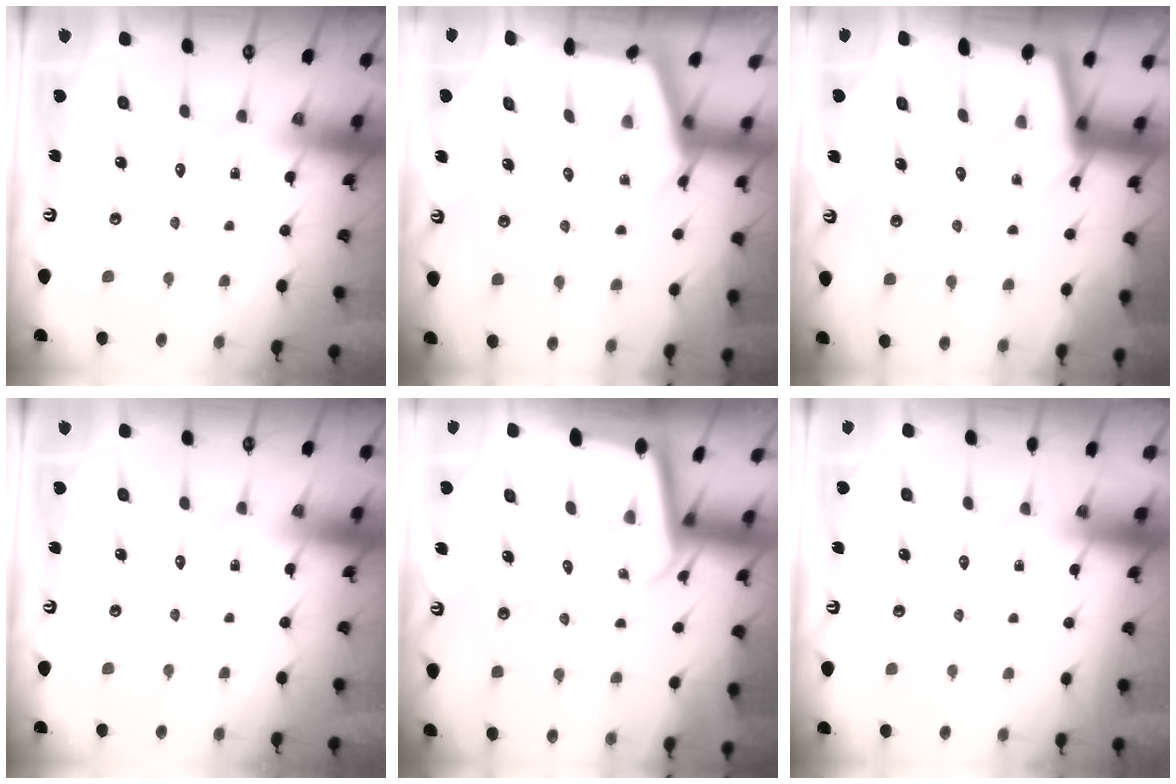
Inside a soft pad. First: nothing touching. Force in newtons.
{"total": 2.8, "press": 2.7, "slide": 0.4}
{"total": 3.5, "press": 3.5, "slide": 0.4}
{"total": 0.0}
{"total": 2.7, "press": 2.7, "slide": 0.2}
{"total": 0.0}